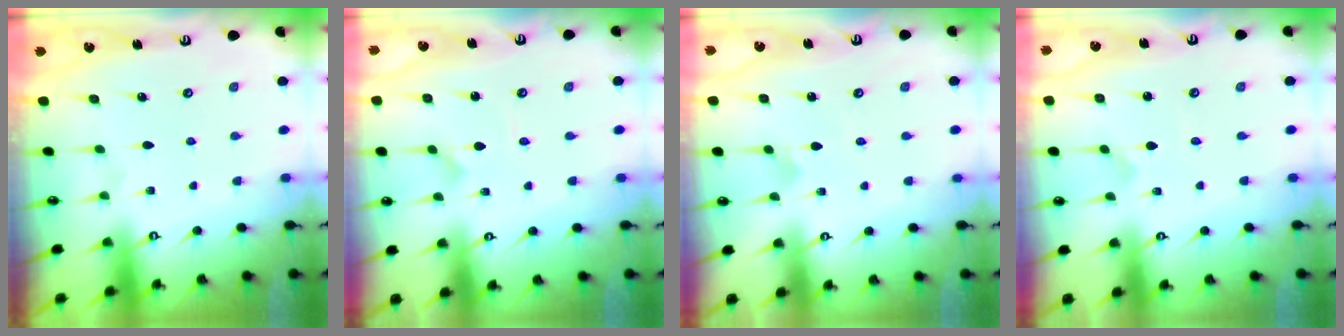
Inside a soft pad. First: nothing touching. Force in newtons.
{"total": 1.3, "press": 1.3, "slide": 0.1}
{"total": 1.8, "press": 1.8, "slide": 0.1}
{"total": 0.0}